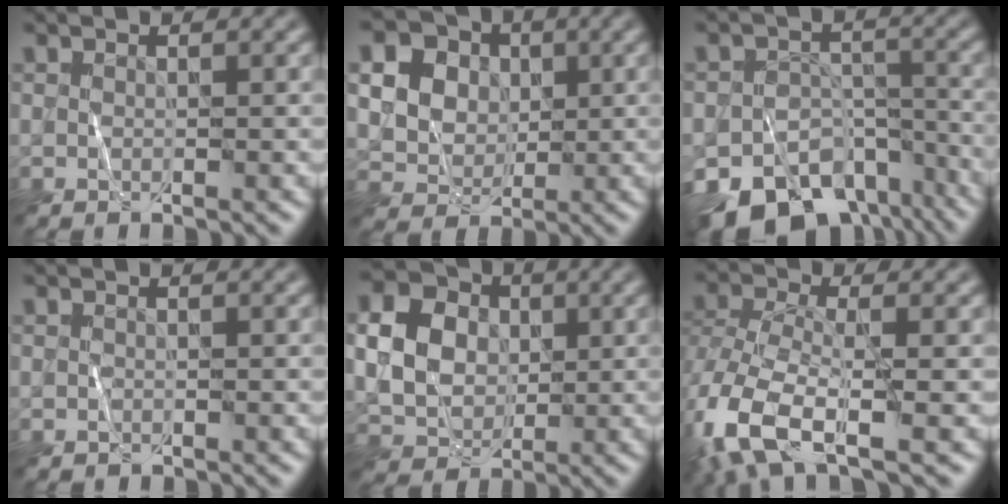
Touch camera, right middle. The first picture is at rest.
{"total": 15.1, "force": [5.1, 12.7, 6.4], "torque": [-0.154, 0.029, 0.079]}
{"total": 14.7, "force": [-10.3, 8.5, 6.2], "torque": [-0.108, -0.033, -0.135]}
{"total": 0.5, "force": [-0.3, 0.4, 0.2], "torque": [-0.003, -0.001, -0.005]}
{"total": 6.6, "force": [0.8, 5.3, 3.8], "torque": [-0.088, 0.008, 0.012]}
{"total": 8.4, "force": [-3.6, 3.9, 6.5], "torque": [-0.153, -0.004, -0.081]}